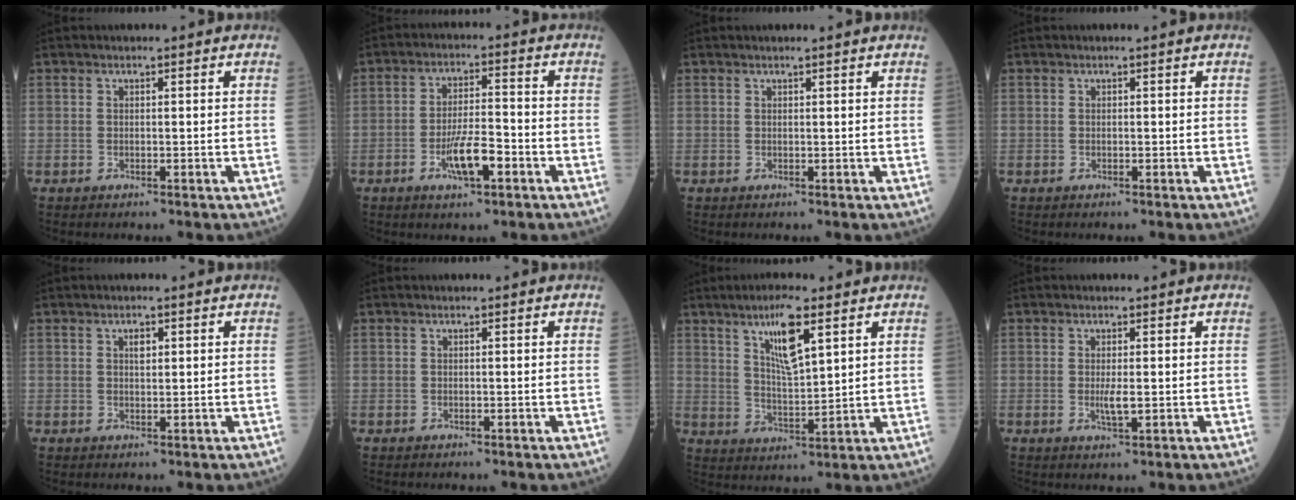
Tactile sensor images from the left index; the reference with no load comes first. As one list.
[{"total": 6.5, "force": [-3.0, 1.7, 5.5], "torque": [-0.111, -0.006, -0.053]}, {"total": 1.4, "force": [1.2, -0.1, 0.5], "torque": [-0.009, 0.007, 0.020]}, {"total": 0.0}, {"total": 1.5, "force": [0.6, 0.7, 1.1], "torque": [-0.024, 0.000, 0.013]}, {"total": 0.0}, {"total": 8.3, "force": [4.6, 1.3, 6.7], "torque": [-0.130, -0.002, 0.087]}, {"total": 2.0, "force": [-0.2, 0.5, 2.0], "torque": [-0.044, -0.008, 0.001]}]